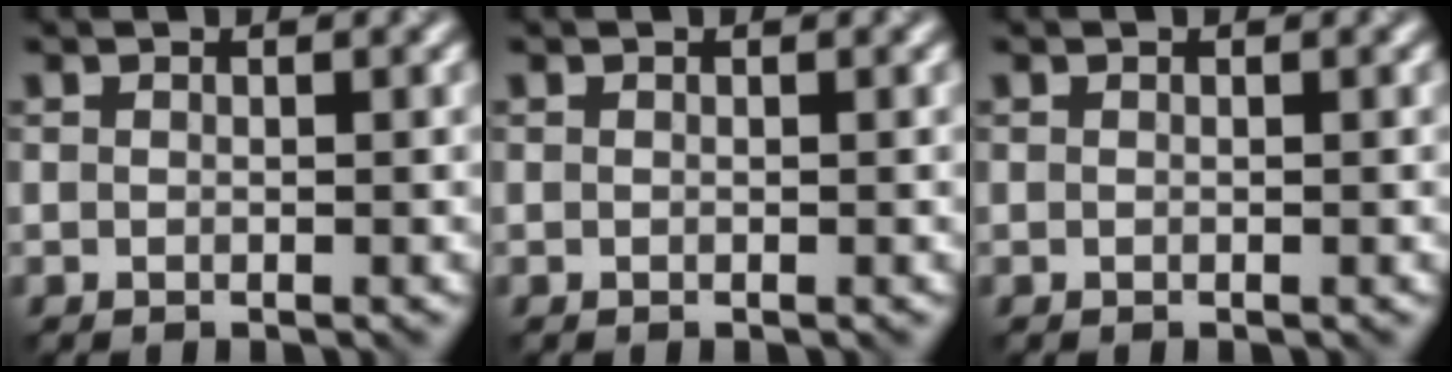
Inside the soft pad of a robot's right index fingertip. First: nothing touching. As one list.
[{"total": 0.0}, {"total": 0.0}]